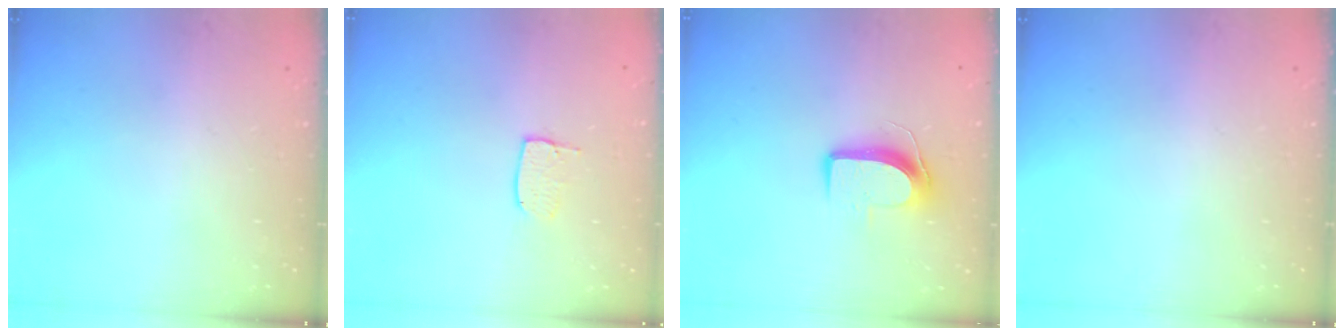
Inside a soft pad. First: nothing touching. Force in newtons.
{"total": 5.5, "press": 5.5, "slide": 0.4}
{"total": 9.2, "press": 9.1, "slide": 0.9}
{"total": 0.0}